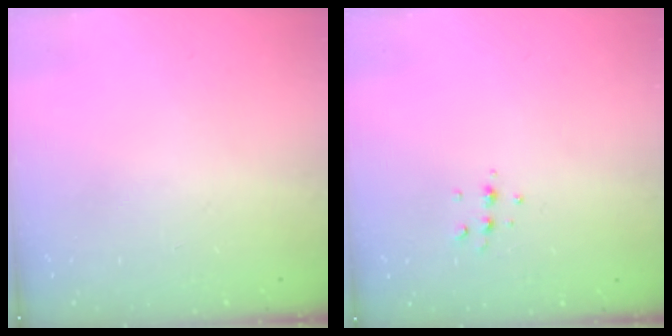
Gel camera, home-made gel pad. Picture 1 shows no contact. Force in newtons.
{"total": 4.9, "press": 4.8, "slide": 1.1}